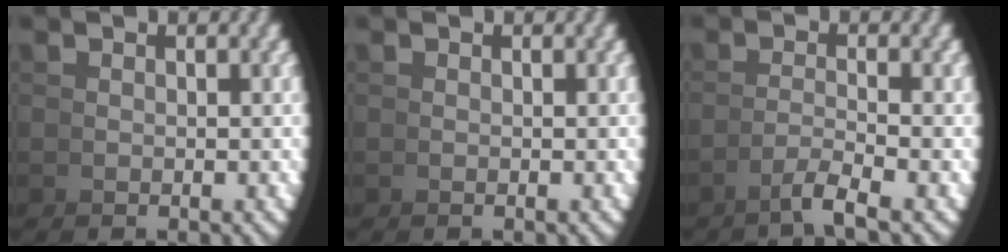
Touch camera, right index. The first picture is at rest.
{"total": 0.0}
{"total": 2.3, "force": [-1.3, -0.8, 1.7], "torque": [-0.024, 0.000, -0.021]}